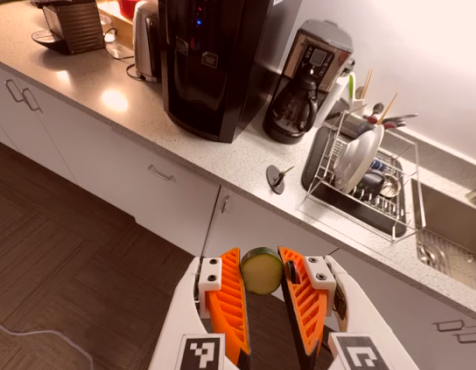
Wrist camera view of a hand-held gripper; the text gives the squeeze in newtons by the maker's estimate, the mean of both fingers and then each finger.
{"total": 11.0, "left": 11.0, "right": 11.1}